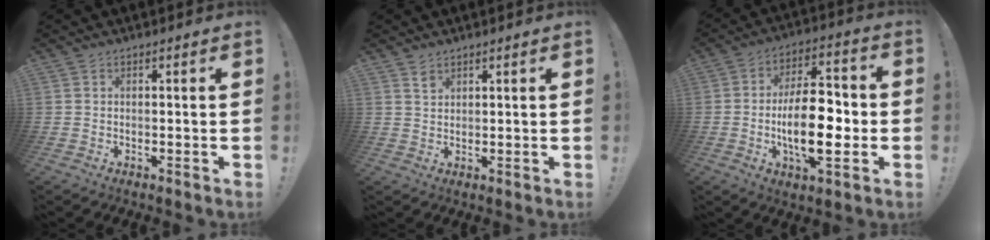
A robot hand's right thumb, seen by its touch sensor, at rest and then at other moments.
{"total": 2.0, "force": [1.6, 1.1, 0.6], "torque": [-0.002, -0.009, 0.028]}
{"total": 17.0, "force": [-2.9, 7.3, 15.1], "torque": [-0.251, -0.001, -0.055]}